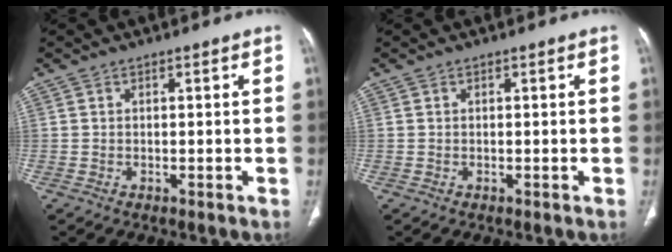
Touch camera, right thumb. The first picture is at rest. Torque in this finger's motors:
{"motor_torque": [-0.40, 0.40, -0.23, 0.23, 0.00]}